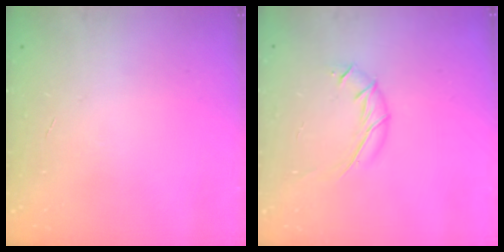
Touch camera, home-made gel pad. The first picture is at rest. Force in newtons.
{"total": 8.6, "press": 8.4, "slide": 1.4}